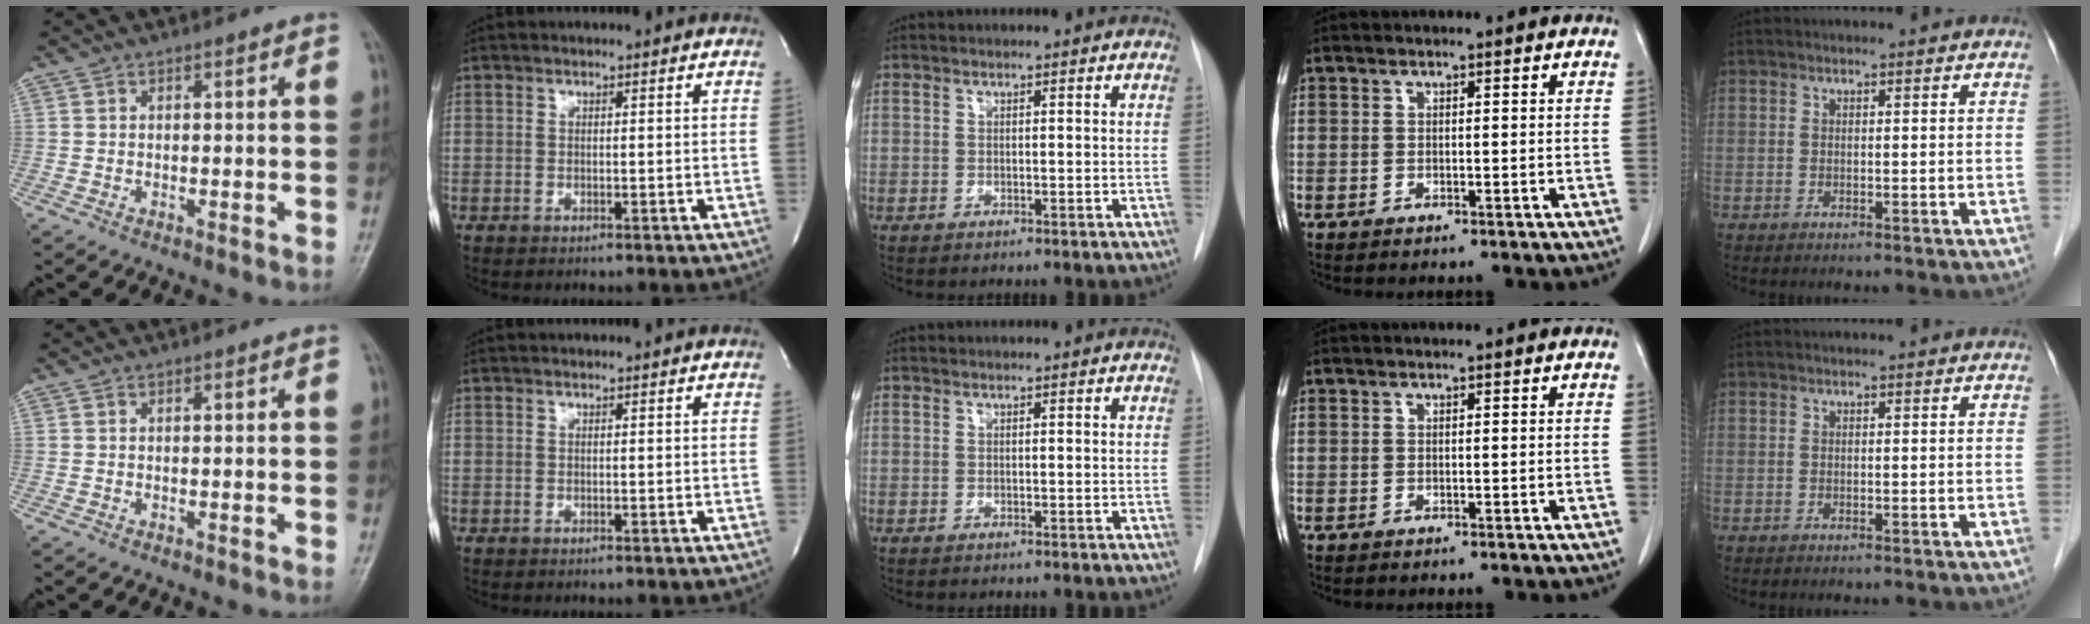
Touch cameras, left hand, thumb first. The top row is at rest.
{}